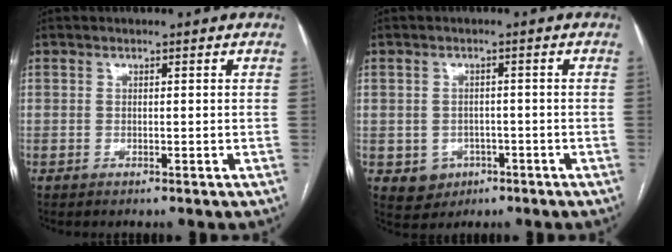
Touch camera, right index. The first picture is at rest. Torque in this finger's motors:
{"motor_torque": [0.07, 0.01, -0.33, -0.12]}